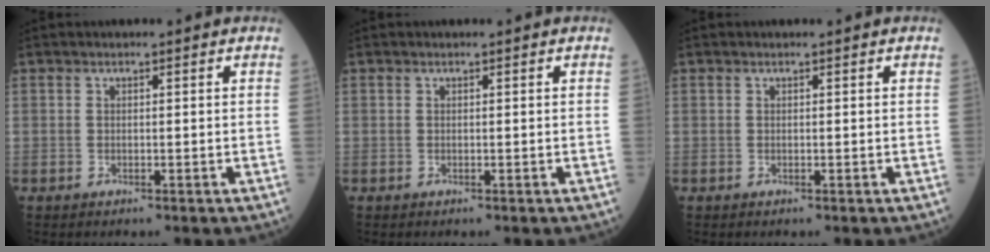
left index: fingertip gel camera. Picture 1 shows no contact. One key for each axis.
{"total": 0.0}
{"total": 0.0}